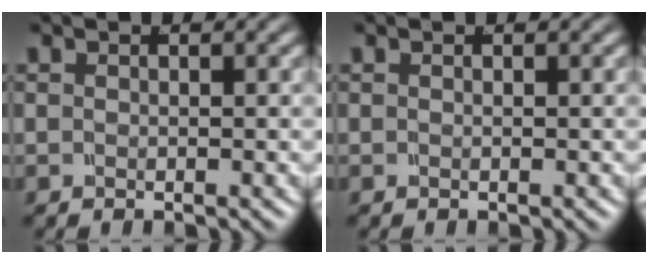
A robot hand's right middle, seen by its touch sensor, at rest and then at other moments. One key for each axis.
{"total": 0.0}